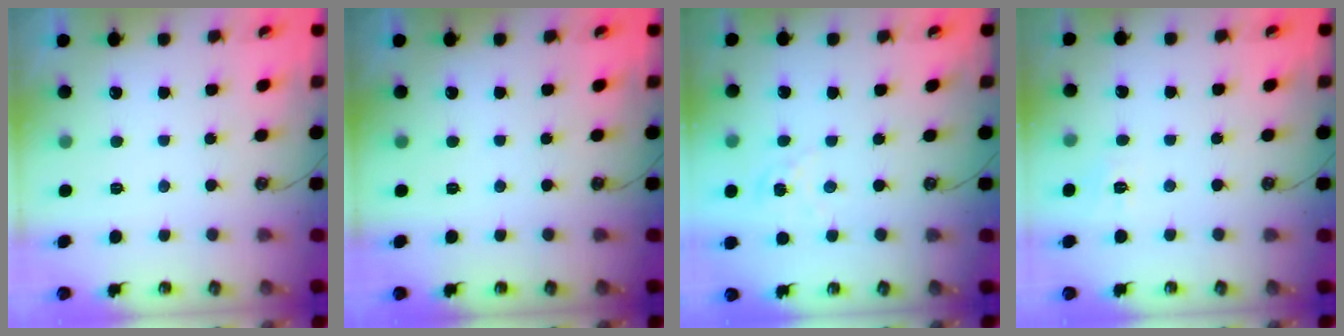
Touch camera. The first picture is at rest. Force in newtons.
{"total": 0.0}
{"total": 1.2, "press": 1.1, "slide": 0.2}
{"total": 4.3, "press": 4.2, "slide": 0.6}